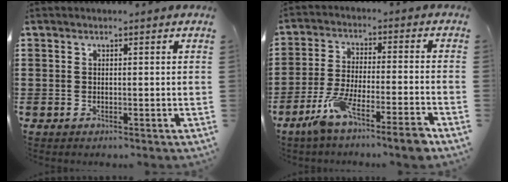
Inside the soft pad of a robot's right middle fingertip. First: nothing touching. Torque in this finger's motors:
{"motor_torque": [1.20, -0.94, 0.25, 0.10]}